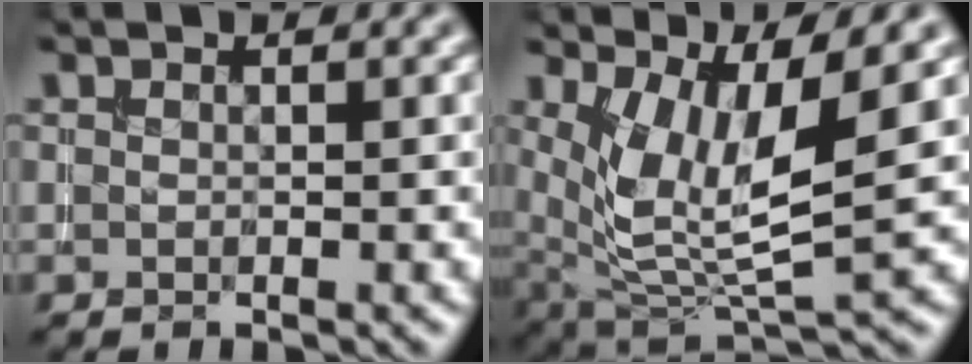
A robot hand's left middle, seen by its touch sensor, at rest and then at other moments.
{"total": 8.4, "force": [2.4, 3.0, 7.5], "torque": [-0.153, -0.014, 0.051]}